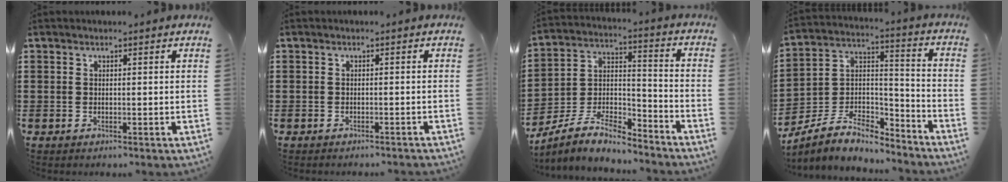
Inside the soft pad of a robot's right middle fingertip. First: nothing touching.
{"total": 0.7, "force": [-0.7, 0.0, 0.0], "torque": [-0.002, -0.001, -0.015]}
{"total": 7.8, "force": [-6.7, 2.2, 3.2], "torque": [-0.071, 0.003, -0.134]}
{"total": 6.4, "force": [-5.4, 2.9, 1.7], "torque": [-0.047, -0.002, -0.109]}